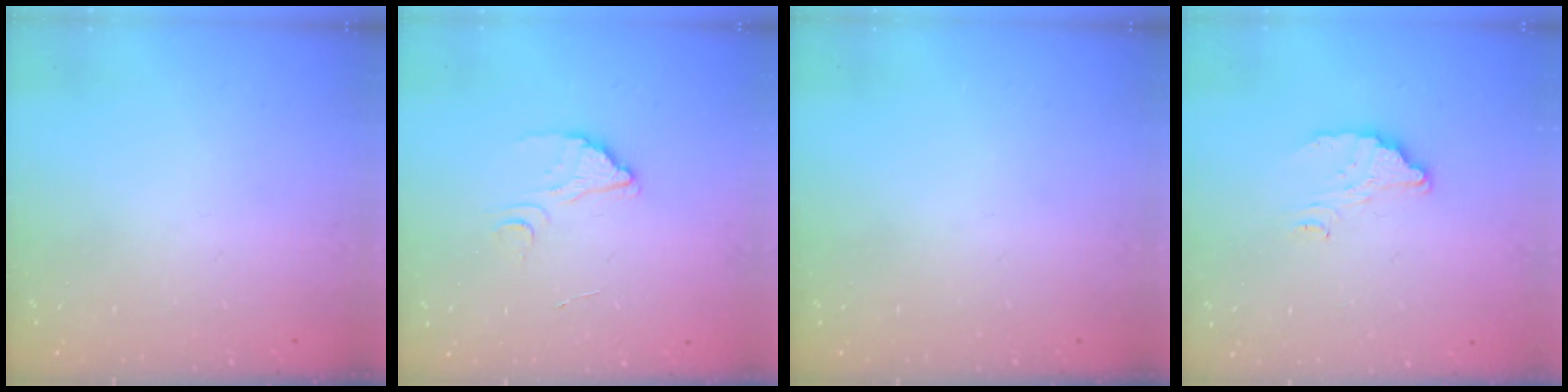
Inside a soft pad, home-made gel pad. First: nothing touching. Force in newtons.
{"total": 4.4, "press": 4.3, "slide": 0.3}
{"total": 0.0}
{"total": 4.9, "press": 4.9, "slide": 0.3}